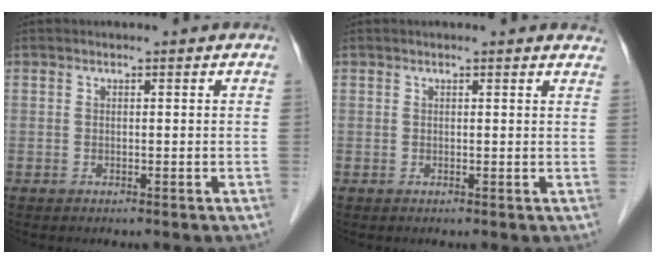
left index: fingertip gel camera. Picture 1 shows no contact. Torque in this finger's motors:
{"motor_torque": [1.07, -1.07, 0.25, 0.03]}